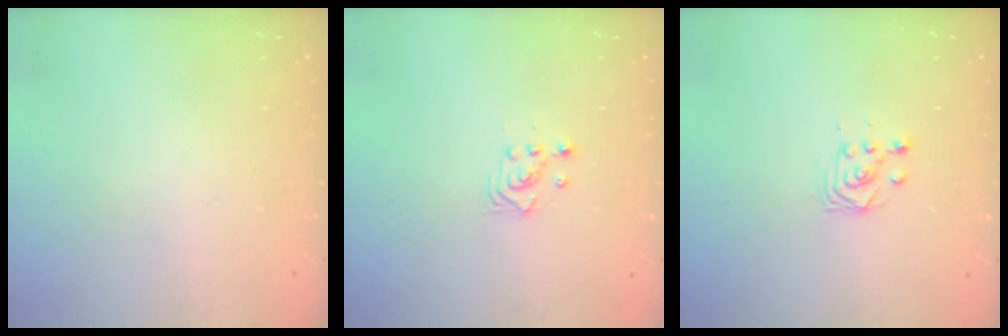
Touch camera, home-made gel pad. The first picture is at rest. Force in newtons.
{"total": 2.3, "press": 2.3, "slide": 0.3}
{"total": 2.9, "press": 2.9, "slide": 0.1}